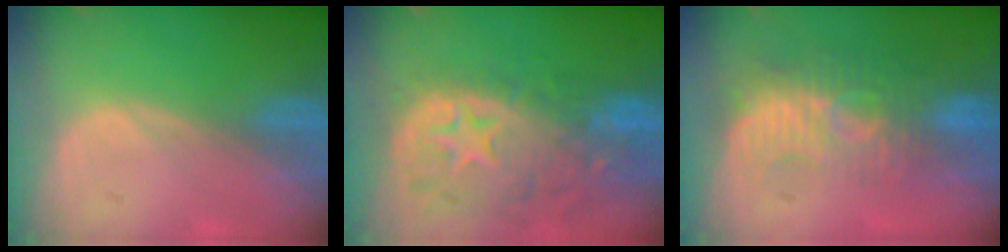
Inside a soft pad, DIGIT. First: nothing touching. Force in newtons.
{"total": 13.3, "press": 11.1, "slide": 7.4}
{"total": 9.3, "press": 8.6, "slide": 3.7}